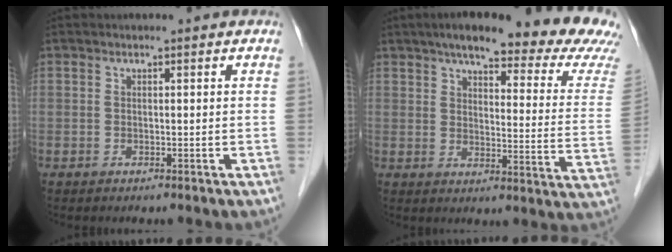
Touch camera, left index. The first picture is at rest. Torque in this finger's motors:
{"motor_torque": [1.11, -1.02, 0.74, 0.15]}